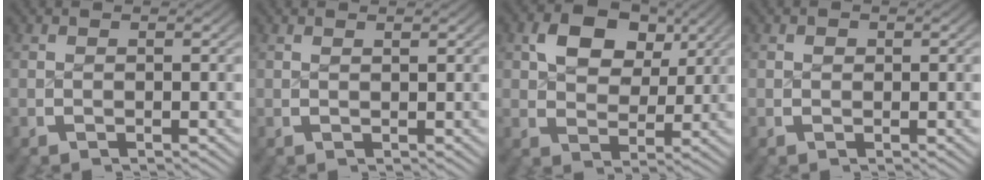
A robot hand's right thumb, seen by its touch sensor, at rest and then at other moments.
{"total": 0.6, "force": [0.6, -0.2, 0.2], "torque": [-0.003, -0.003, 0.014]}
{"total": 6.3, "force": [2.3, 4.2, 4.1], "torque": [-0.075, -0.012, 0.043]}
{"total": 0.6, "force": [0.2, 0.5, 0.2], "torque": [-0.005, -0.007, 0.007]}